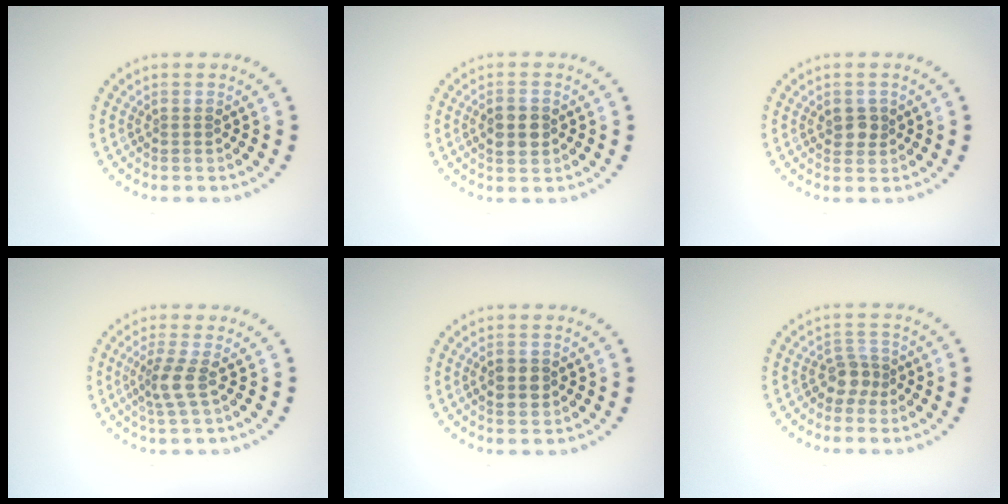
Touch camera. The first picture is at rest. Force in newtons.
{"total": 2.6, "press": 2.6, "slide": 0.1}
{"total": 1.8, "press": 1.8, "slide": 0.4}
{"total": 2.5, "press": 1.8, "slide": 1.7}
{"total": 2.7, "press": 2.7, "slide": 0.2}
{"total": 2.0, "press": 1.7, "slide": 1.1}